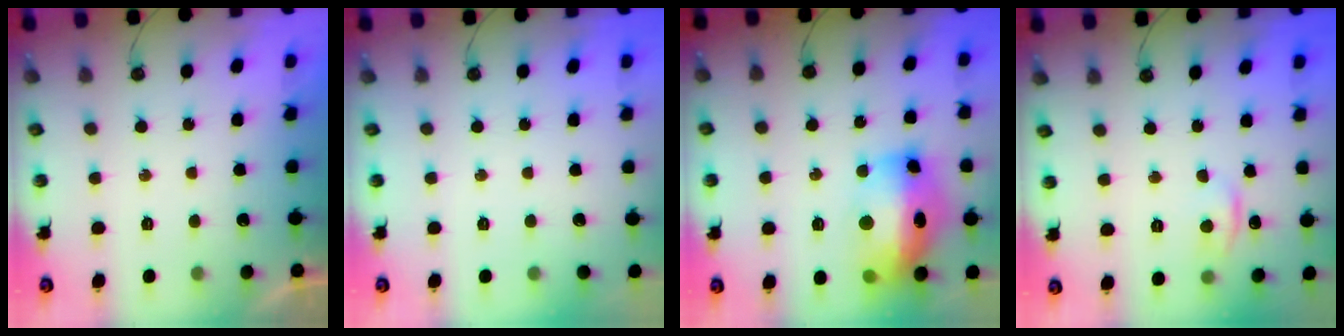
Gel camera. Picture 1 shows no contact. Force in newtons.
{"total": 0.0}
{"total": 20.2, "press": 20.1, "slide": 1.8}
{"total": 4.4, "press": 4.4, "slide": 0.6}